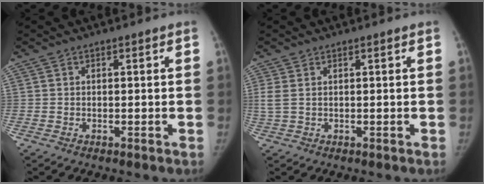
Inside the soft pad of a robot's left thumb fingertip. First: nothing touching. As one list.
[{"total": 2.4, "force": [0.5, 1.3, 1.9], "torque": [-0.066, 0.007, 0.017]}]